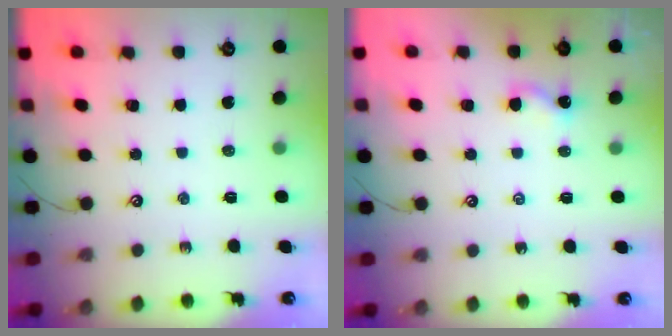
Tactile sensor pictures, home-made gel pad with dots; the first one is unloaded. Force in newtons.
{"total": 1.7, "press": 1.6, "slide": 0.3}